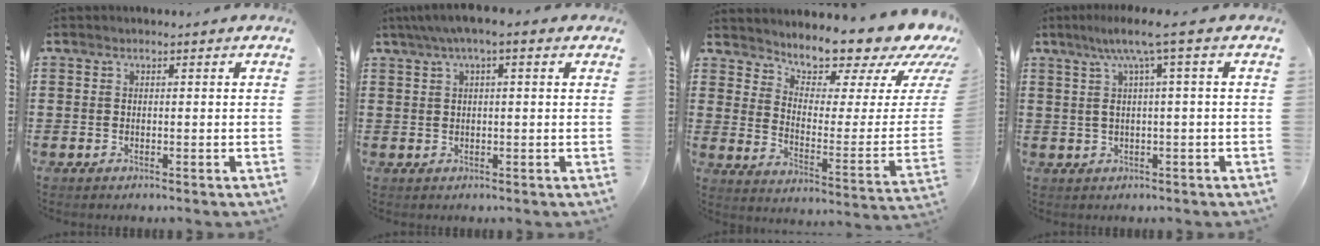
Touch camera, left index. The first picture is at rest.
{"total": 3.0, "force": [1.0, 0.3, 2.8], "torque": [-0.052, 0.002, 0.016]}
{"total": 8.9, "force": [8.3, 2.2, 2.3], "torque": [-0.046, -0.080, 0.136]}
{"total": 5.5, "force": [1.4, -0.3, 5.3], "torque": [-0.113, -0.003, 0.014]}